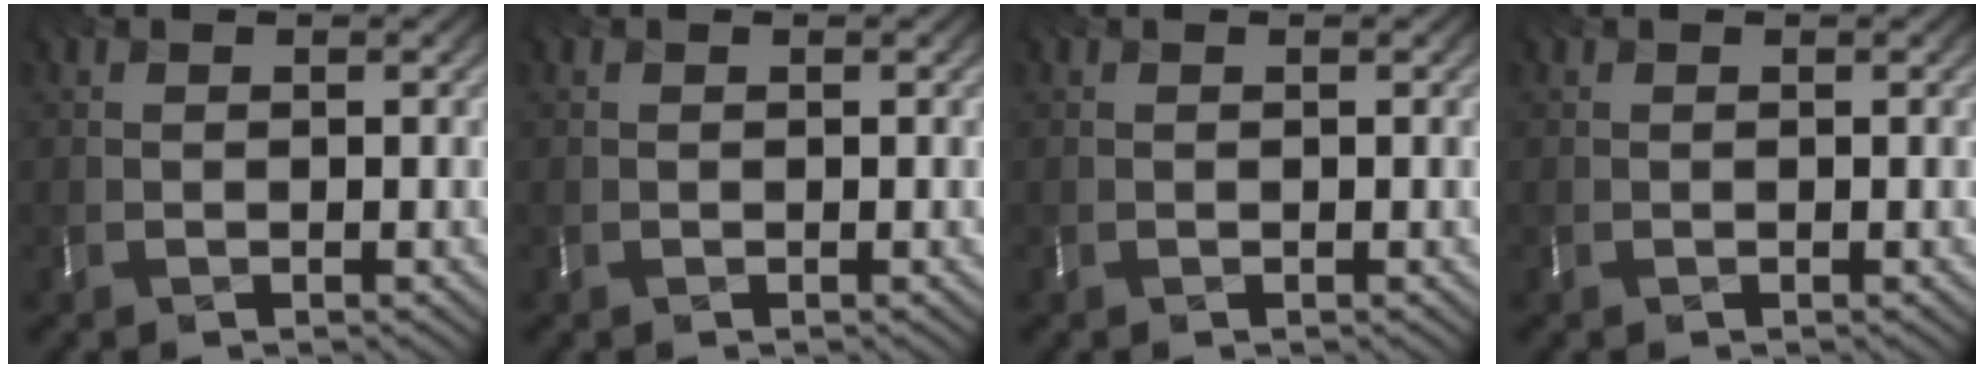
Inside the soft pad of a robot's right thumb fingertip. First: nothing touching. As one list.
[{"total": 0.0}, {"total": 0.0}, {"total": 0.0}]